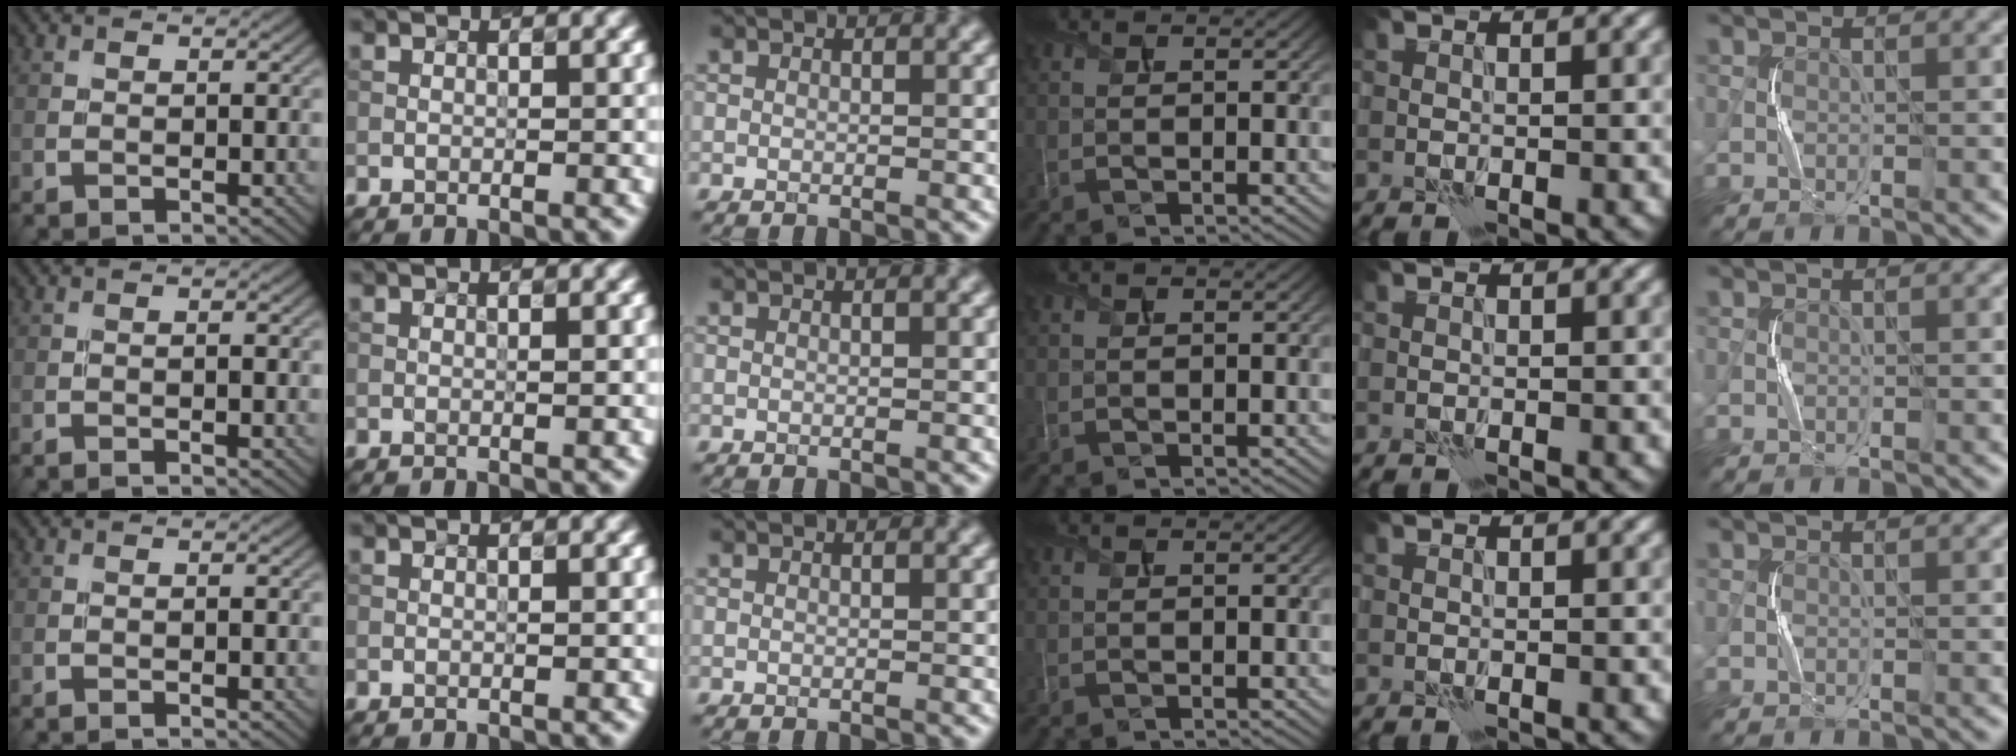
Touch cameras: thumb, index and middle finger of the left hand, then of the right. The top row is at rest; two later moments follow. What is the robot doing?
{"motion": "squeeze", "object": "paper clamp"}